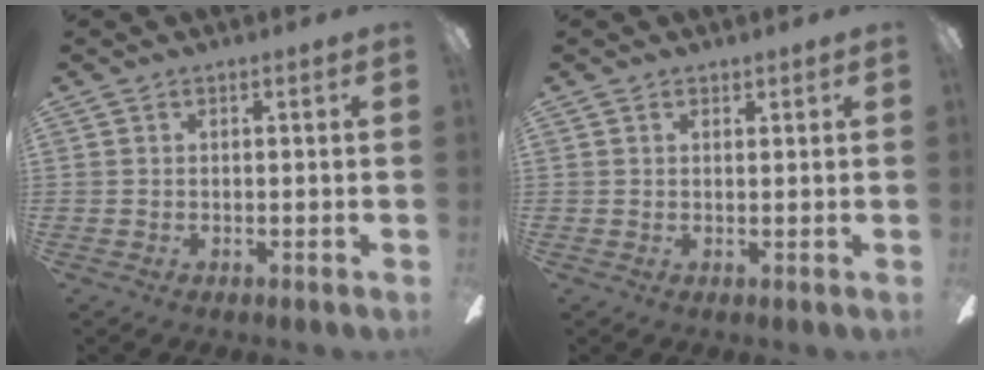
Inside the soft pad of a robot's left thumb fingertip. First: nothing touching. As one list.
[{"total": 1.2, "force": [1.0, 0.6, 0.4], "torque": [0.000, -0.001, 0.016]}]